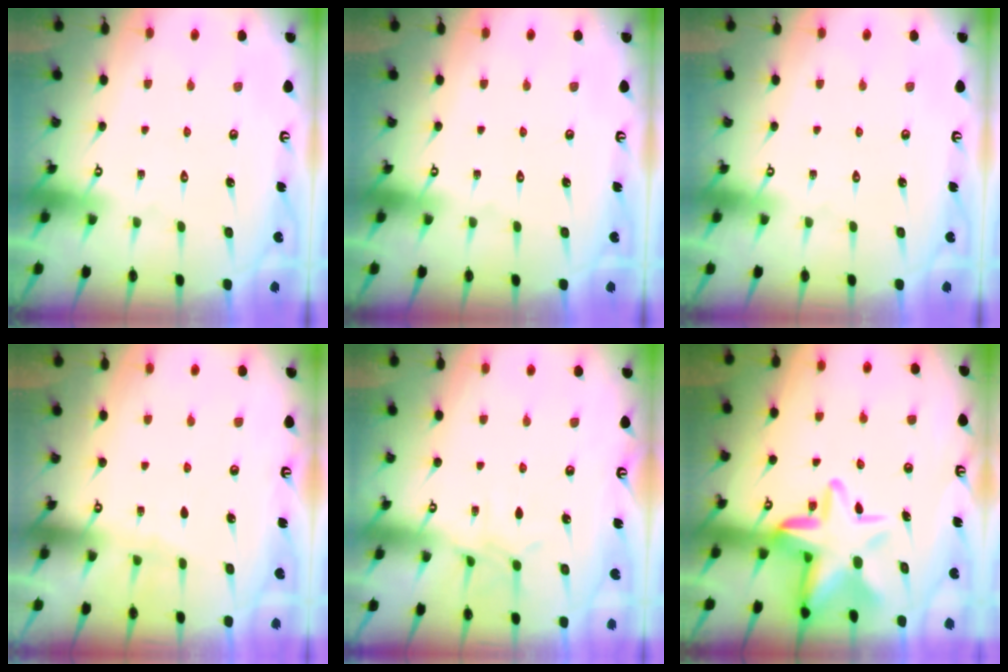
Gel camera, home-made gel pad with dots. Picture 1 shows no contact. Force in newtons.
{"total": 0.0}
{"total": 0.0}
{"total": 4.3, "press": 4.3, "slide": 0.4}
{"total": 6.9, "press": 6.9, "slide": 0.6}
{"total": 15.0, "press": 14.8, "slide": 2.7}